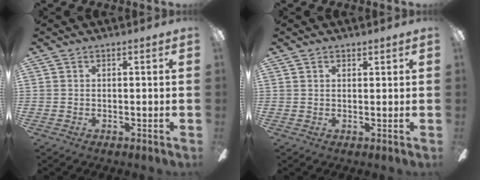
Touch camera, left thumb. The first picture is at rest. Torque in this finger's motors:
{"motor_torque": [0.12, -0.11, -0.15, -0.12, -0.02]}